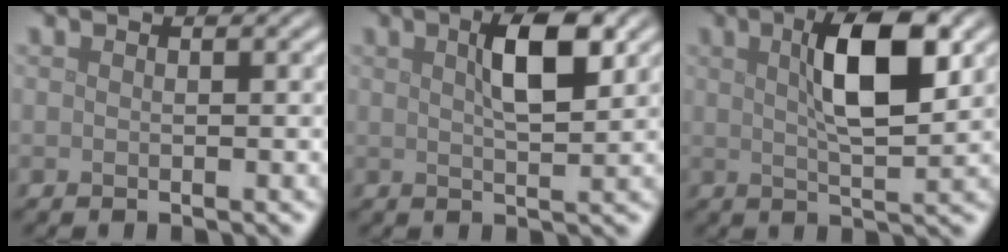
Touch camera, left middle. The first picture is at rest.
{"total": 4.6, "force": [1.8, 1.2, 4.1], "torque": [-0.069, 0.010, 0.028]}
{"total": 7.0, "force": [2.2, 2.0, 6.4], "torque": [-0.104, 0.011, 0.034]}